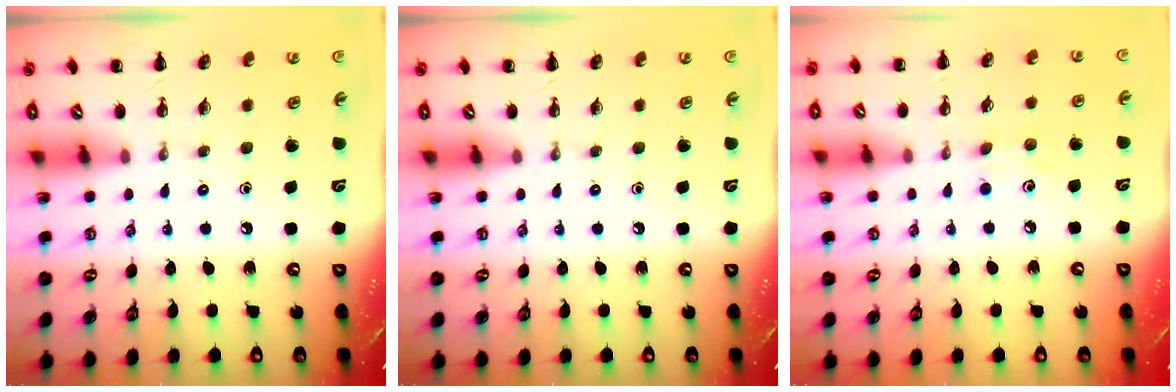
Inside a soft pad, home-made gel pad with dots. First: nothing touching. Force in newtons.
{"total": 0.0}
{"total": 6.8, "press": 6.6, "slide": 1.7}